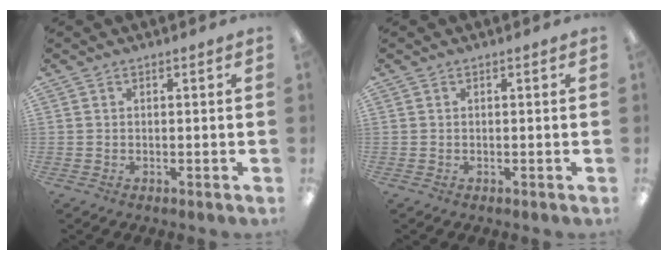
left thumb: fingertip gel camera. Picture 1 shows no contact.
{"total": 0.0}